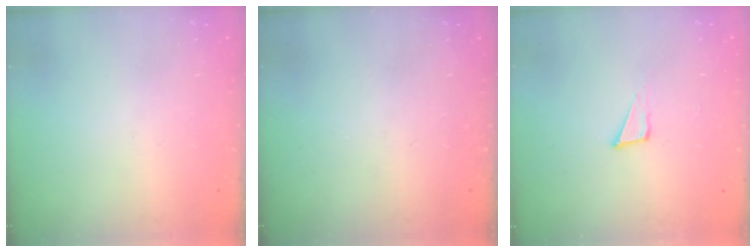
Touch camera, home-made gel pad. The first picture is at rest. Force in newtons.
{"total": 0.0}
{"total": 3.8, "press": 3.7, "slide": 0.9}